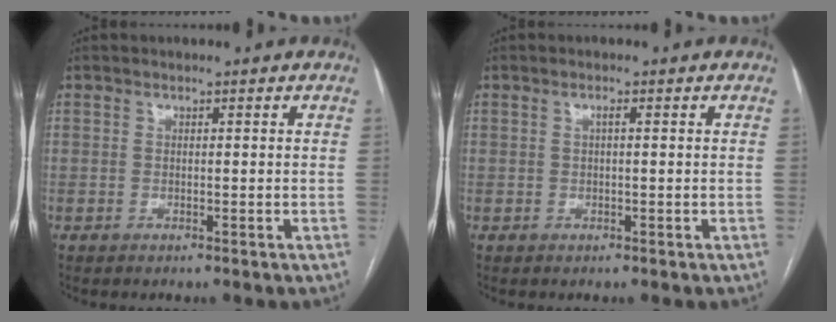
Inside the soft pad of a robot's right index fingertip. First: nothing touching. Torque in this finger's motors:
{"motor_torque": [0.14, 0.12, -0.05, 0.02]}